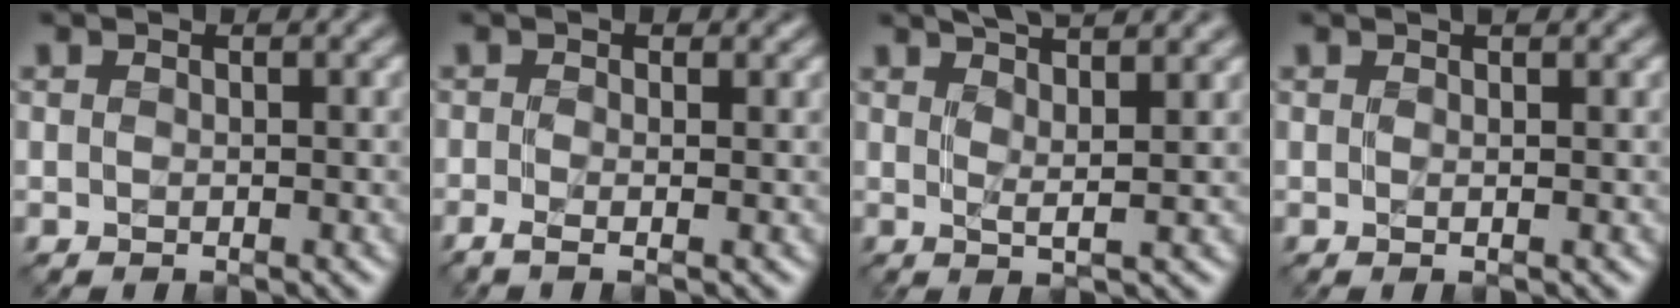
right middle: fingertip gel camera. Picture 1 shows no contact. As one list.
[{"total": 2.6, "force": [-0.4, 1.0, 2.4], "torque": [-0.043, -0.004, -0.015]}, {"total": 6.3, "force": [3.9, 1.5, 4.7], "torque": [-0.056, 0.021, 0.036]}, {"total": 2.0, "force": [1.0, 0.7, 1.6], "torque": [-0.016, -0.003, -0.002]}]